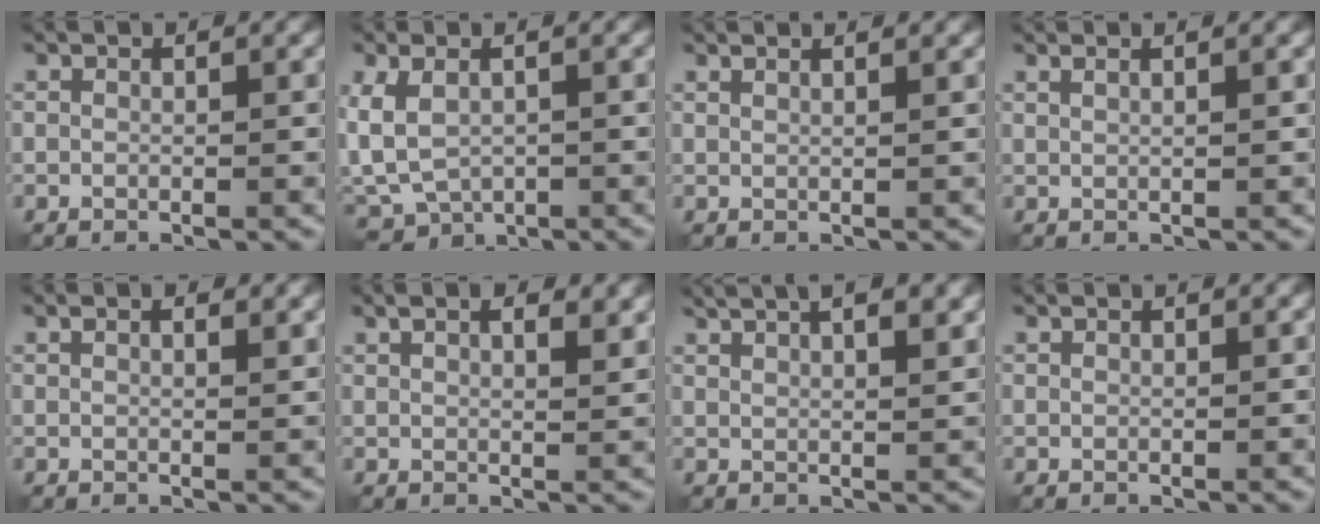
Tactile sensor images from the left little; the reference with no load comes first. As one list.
[{"total": 5.1, "force": [-1.0, 2.9, 4.0], "torque": [-0.093, -0.001, -0.023]}, {"total": 2.6, "force": [1.9, 1.0, 1.5], "torque": [-0.005, 0.013, 0.002]}, {"total": 2.1, "force": [1.2, 0.8, 1.5], "torque": [-0.011, 0.002, 0.002]}, {"total": 2.4, "force": [1.3, 1.0, 1.7], "torque": [-0.015, 0.002, 0.010]}, {"total": 6.1, "force": [3.4, 2.7, 4.3], "torque": [-0.046, 0.026, 0.030]}, {"total": 8.3, "force": [5.1, 3.4, 5.5], "torque": [-0.062, 0.035, 0.050]}, {"total": 0.6, "force": [0.5, 0.1, 0.3], "torque": [-0.005, 0.001, 0.001]}]